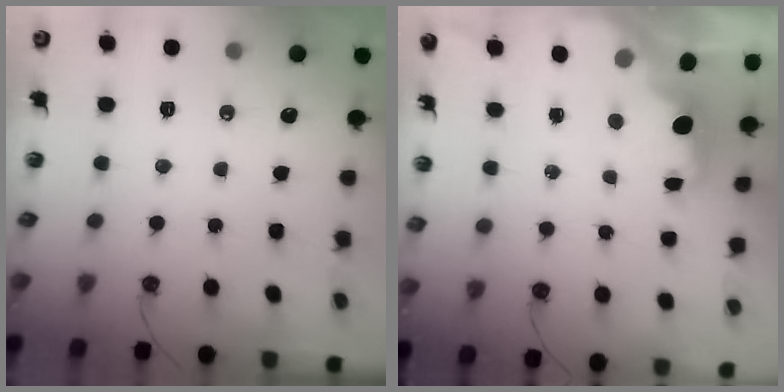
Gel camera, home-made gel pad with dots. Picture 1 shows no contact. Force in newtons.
{"total": 2.2, "press": 2.1, "slide": 0.8}